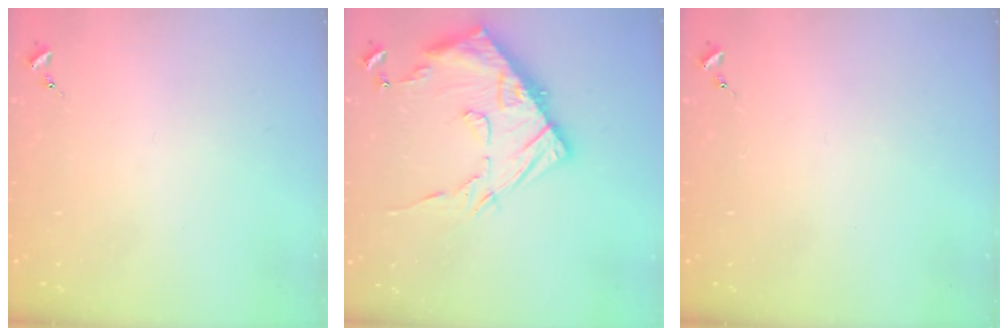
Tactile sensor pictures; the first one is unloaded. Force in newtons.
{"total": 17.0, "press": 16.9, "slide": 1.5}
{"total": 0.0}